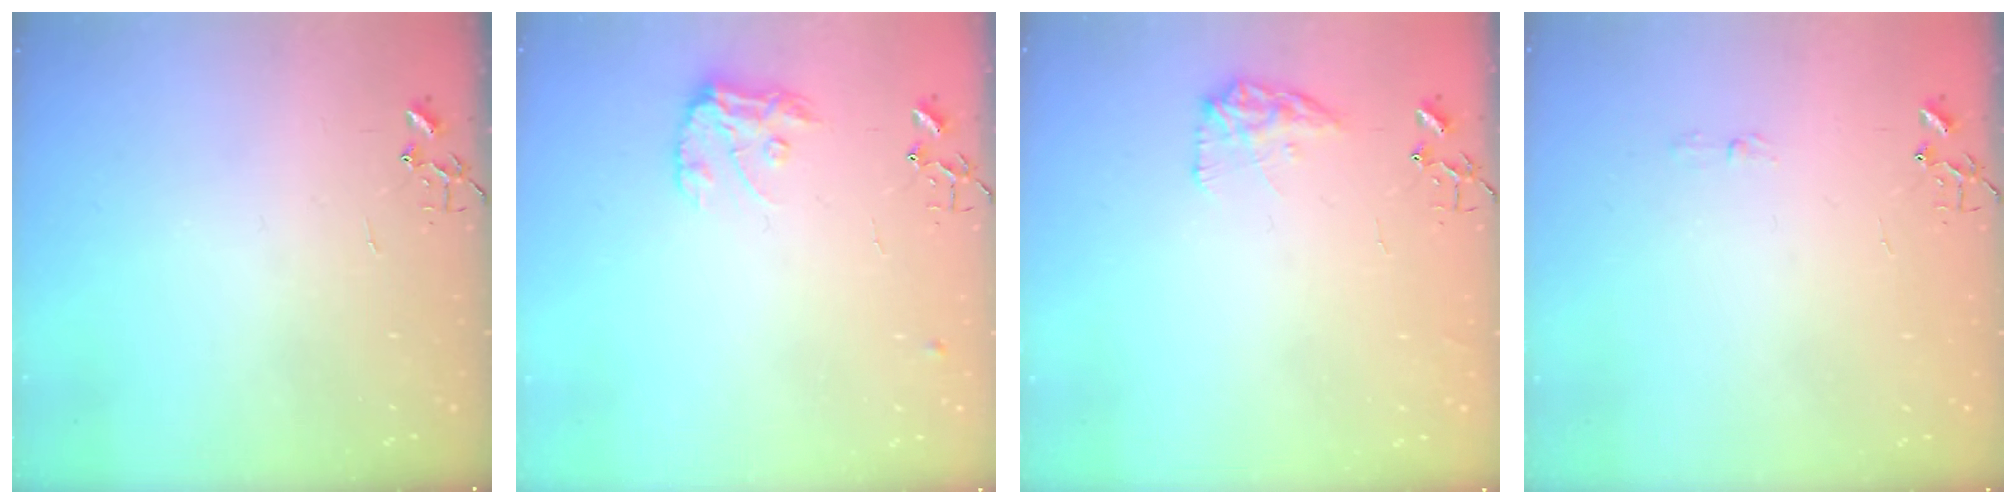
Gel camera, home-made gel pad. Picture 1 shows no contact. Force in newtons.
{"total": 10.9, "press": 10.9, "slide": 0.6}
{"total": 10.1, "press": 10.1, "slide": 0.5}
{"total": 2.9, "press": 2.9, "slide": 0.5}